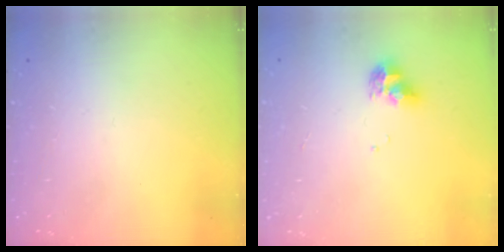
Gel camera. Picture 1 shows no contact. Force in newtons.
{"total": 7.7, "press": 7.7, "slide": 0.6}